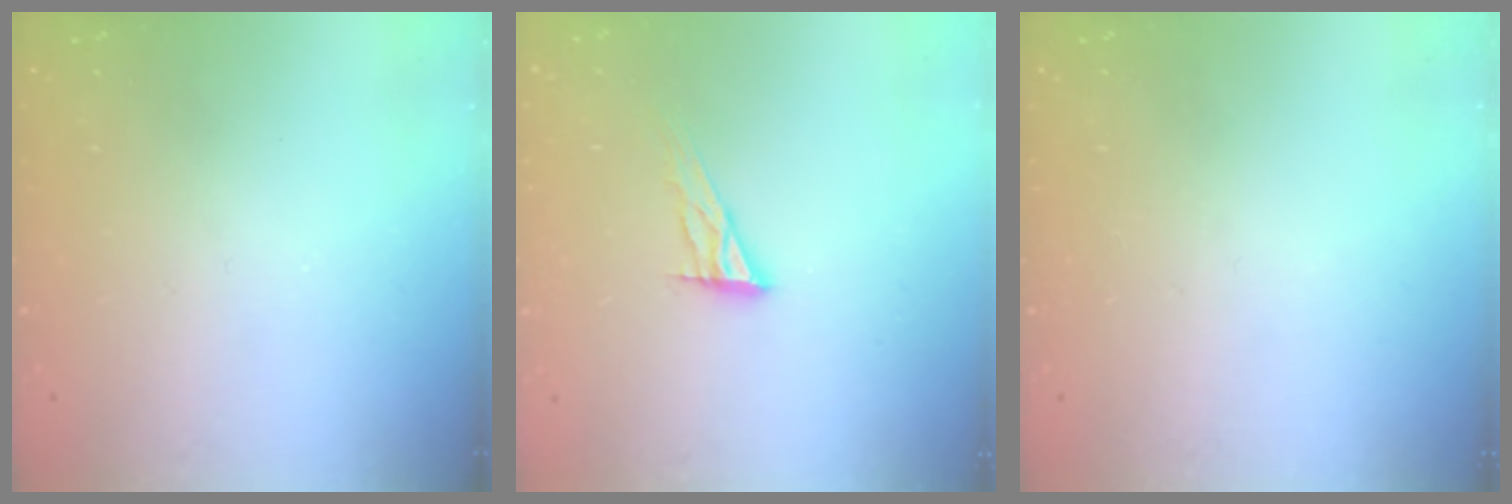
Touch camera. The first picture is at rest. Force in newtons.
{"total": 9.2, "press": 9.1, "slide": 0.7}
{"total": 0.0}